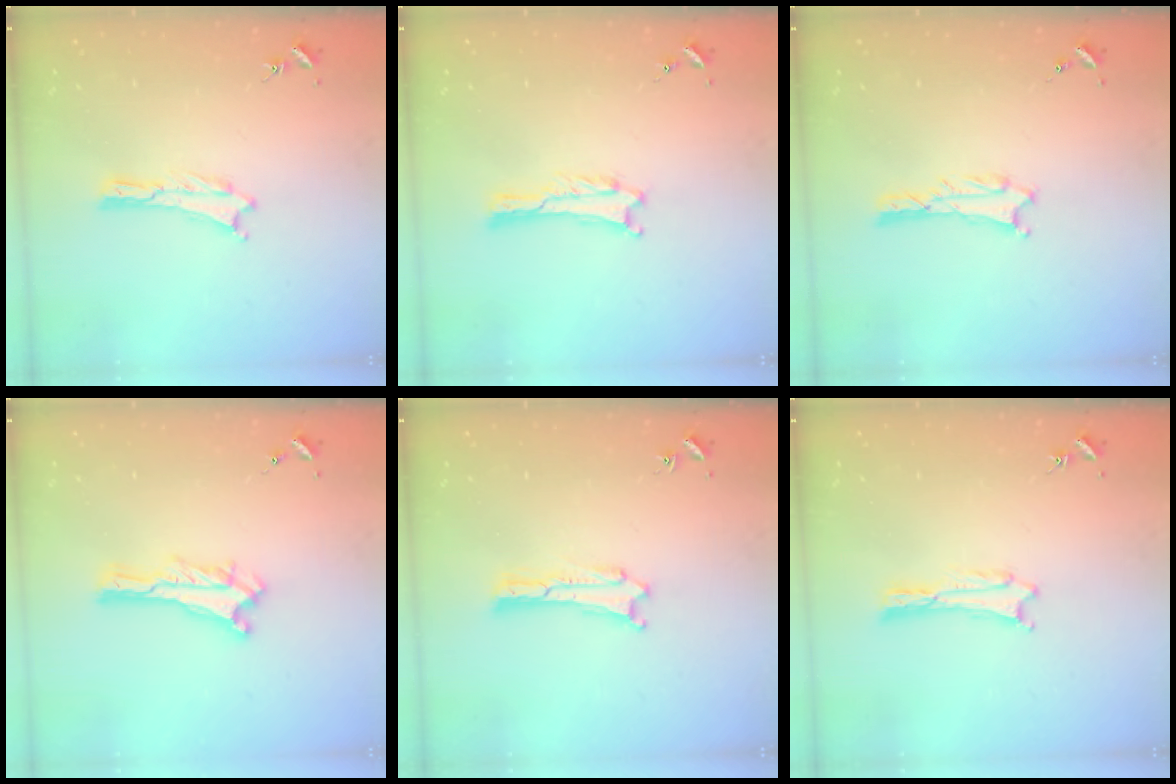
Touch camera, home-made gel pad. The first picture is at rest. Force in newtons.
{"total": 0.5, "press": 0.5, "slide": 0.1}
{"total": 1.0, "press": 1.0, "slide": 0.1}
{"total": 0.0}
{"total": 0.0}
{"total": 0.0}